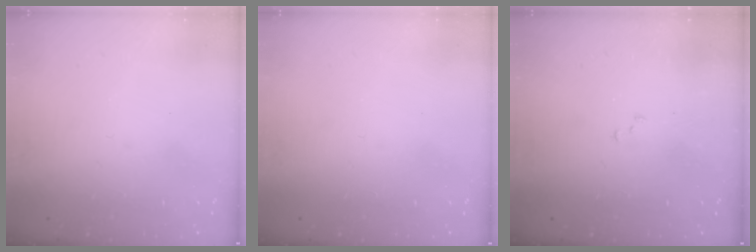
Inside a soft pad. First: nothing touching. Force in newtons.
{"total": 0.0}
{"total": 6.7, "press": 6.6, "slide": 0.8}